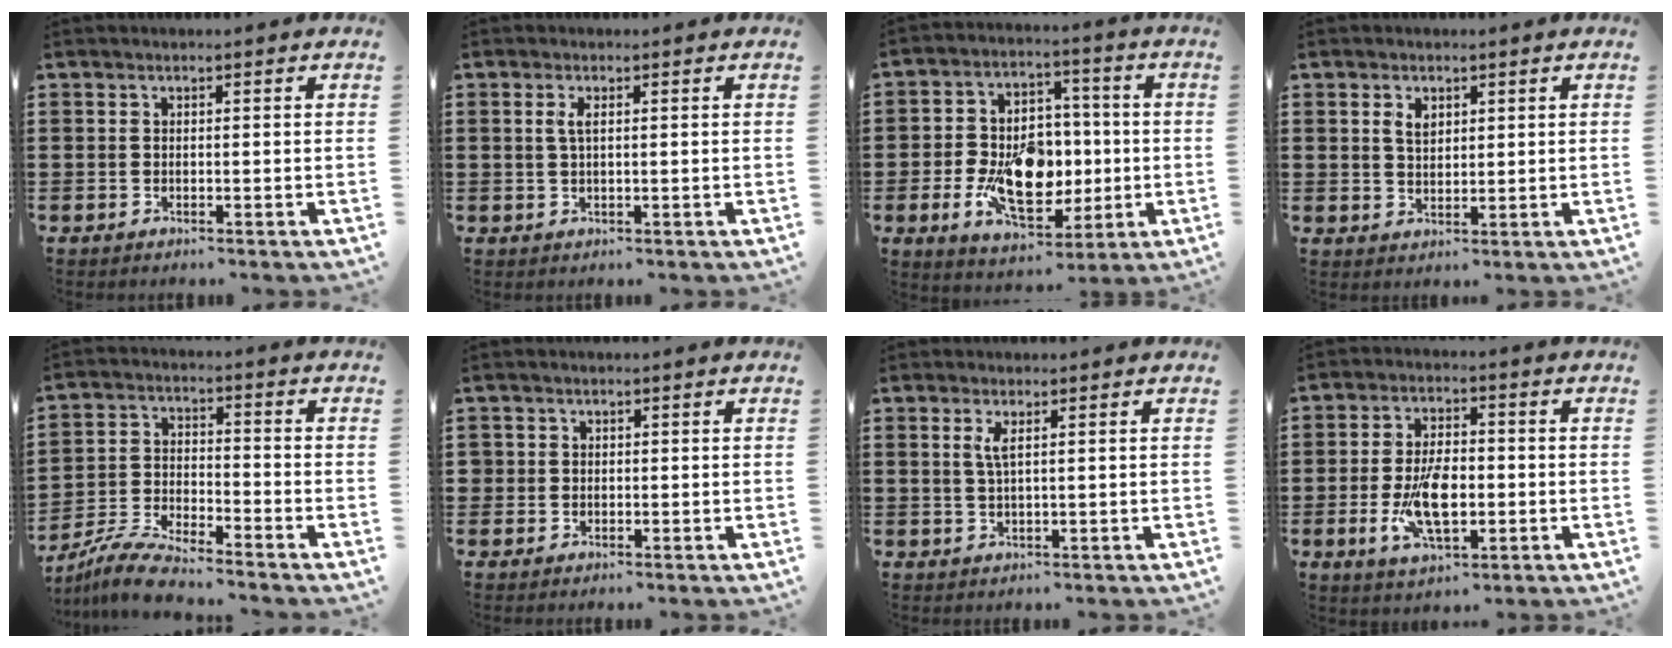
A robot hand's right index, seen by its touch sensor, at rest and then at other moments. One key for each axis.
{"total": 1.7, "fx": 0.4, "fy": 0.5, "fz": 1.6, "tx": -0.033, "ty": 0.003, "tz": 0.005}
{"total": 12.7, "fx": -2.1, "fy": 8.2, "fz": 9.4, "tx": -0.171, "ty": 0.003, "tz": -0.033}
{"total": 2.5, "fx": 1.1, "fy": 1.5, "fz": 1.6, "tx": -0.036, "ty": 0.005, "tz": 0.020}
{"total": 6.7, "fx": -6.4, "fy": 0.4, "fz": 1.9, "tx": -0.048, "ty": 0.000, "tz": -0.125}
{"total": 1.2, "fx": 0.1, "fy": 1.1, "fz": 0.1, "tx": -0.006, "ty": 0.006, "tz": 0.001}
{"total": 2.0, "fx": 0.8, "fy": 0.6, "fz": 1.7, "tx": -0.037, "ty": 0.003, "tz": 0.013}
{"total": 9.1, "fx": -1.7, "fy": 4.4, "fz": 7.8, "tx": -0.164, "ty": -0.009, "tz": -0.034}